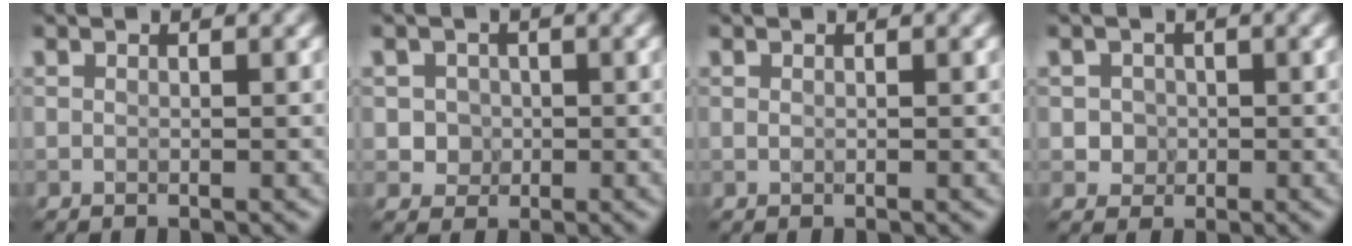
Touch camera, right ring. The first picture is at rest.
{"total": 2.2, "force": [0.3, 2.1, 0.7], "torque": [0.000, 0.002, 0.013]}
{"total": 0.0}
{"total": 1.8, "force": [0.1, 1.7, 0.5], "torque": [0.005, 0.000, 0.012]}